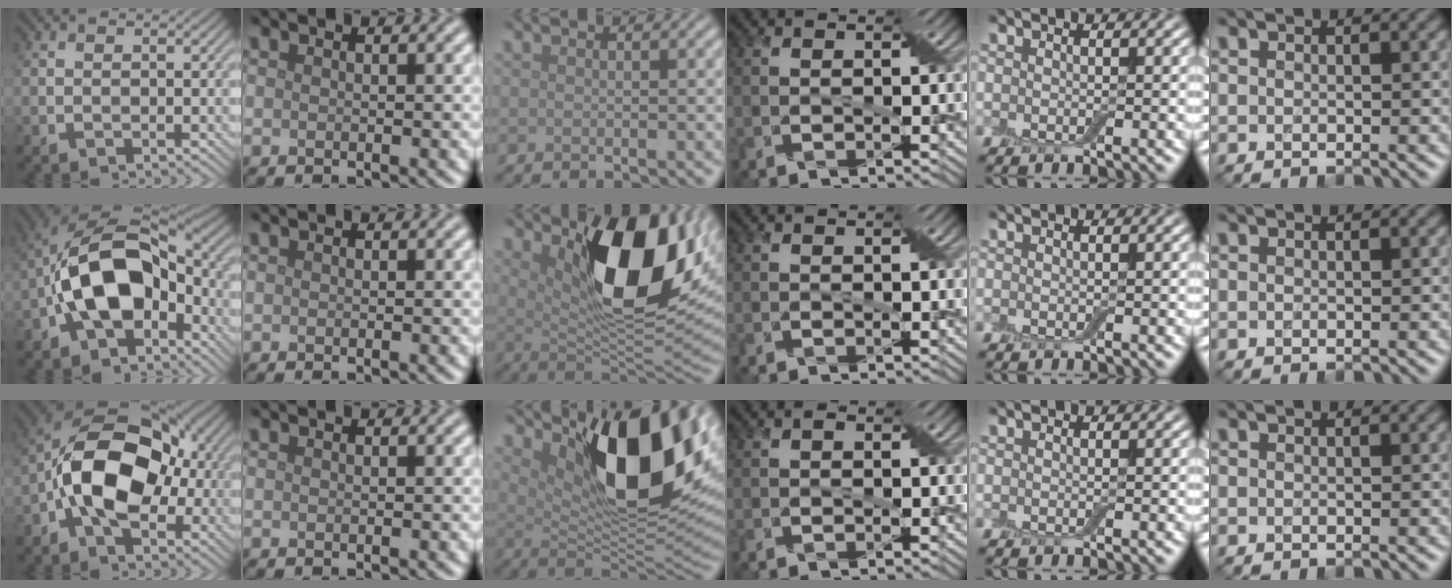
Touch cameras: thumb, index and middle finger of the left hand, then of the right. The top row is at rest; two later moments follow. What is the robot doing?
{"motion": "cut", "object": "cling film"}